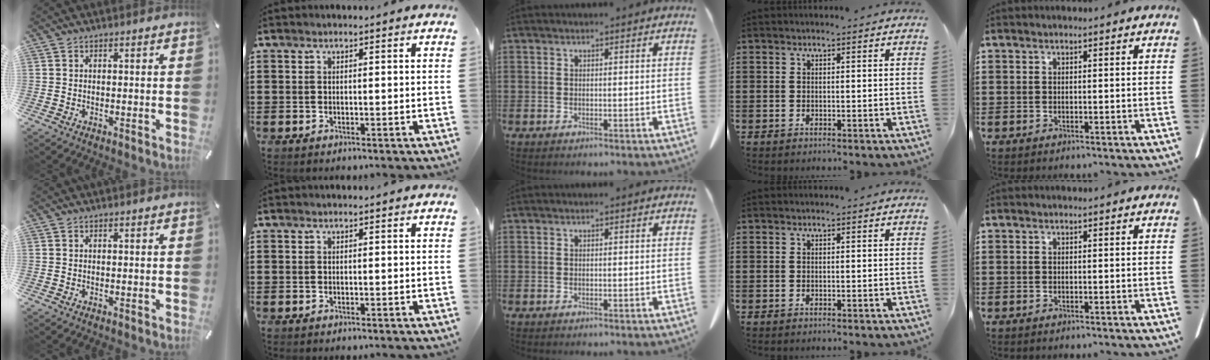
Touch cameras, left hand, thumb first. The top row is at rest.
{}